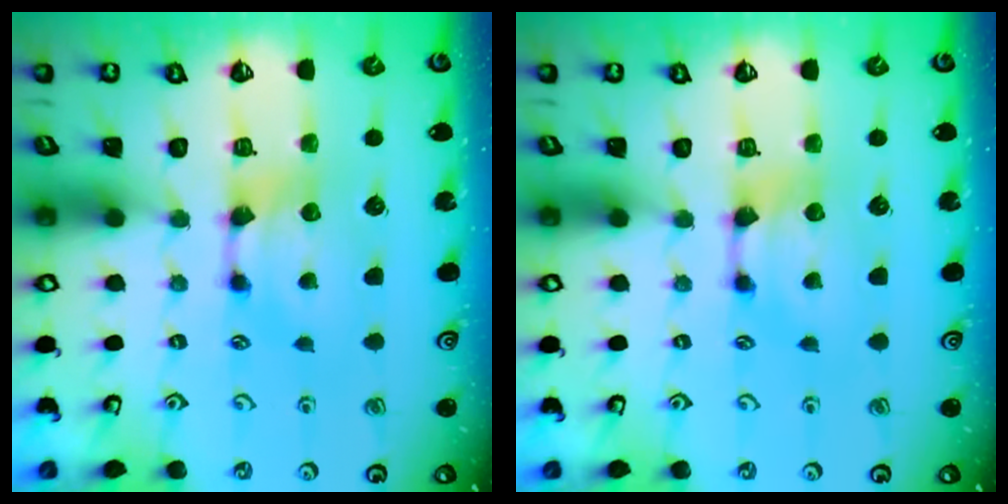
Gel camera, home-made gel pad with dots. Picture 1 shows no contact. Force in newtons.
{"total": 0.5, "press": 0.3, "slide": 0.4}